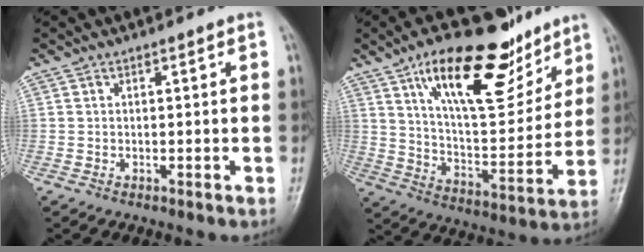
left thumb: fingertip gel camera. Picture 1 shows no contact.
{"total": 22.4, "force": [13.6, 8.9, 15.5], "torque": [-0.198, -0.061, 0.230]}